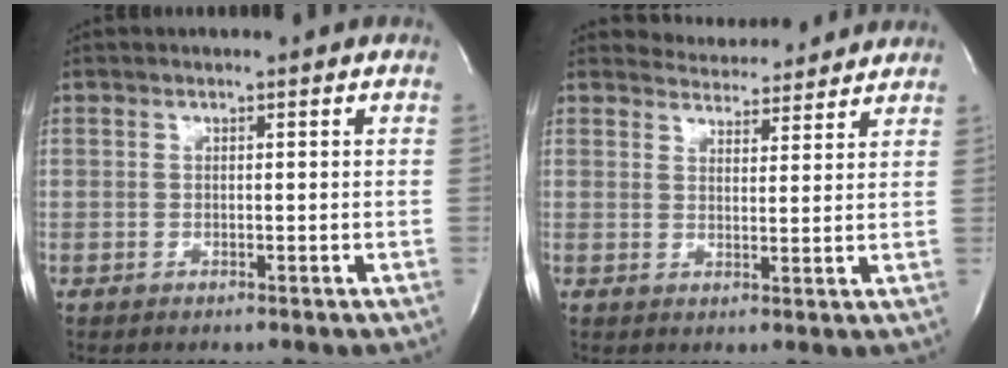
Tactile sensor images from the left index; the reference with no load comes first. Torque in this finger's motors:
{"motor_torque": [1.01, -1.08, 0.02, -0.01]}